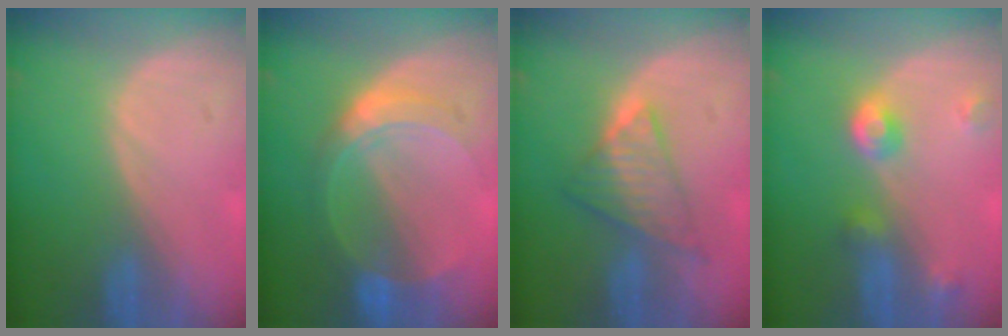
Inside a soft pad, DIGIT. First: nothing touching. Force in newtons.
{"total": 7.1, "press": 7.1, "slide": 0.4}
{"total": 6.6, "press": 6.3, "slide": 1.8}
{"total": 4.8, "press": 4.3, "slide": 2.0}